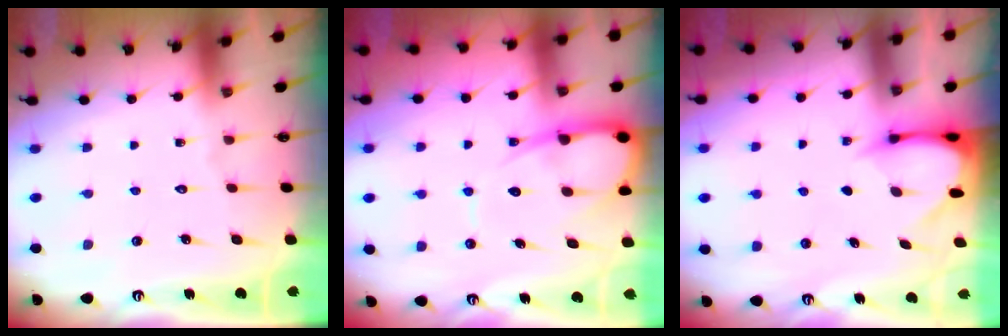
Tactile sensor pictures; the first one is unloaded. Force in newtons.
{"total": 9.8, "press": 9.7, "slide": 0.9}
{"total": 3.3, "press": 3.3, "slide": 0.3}